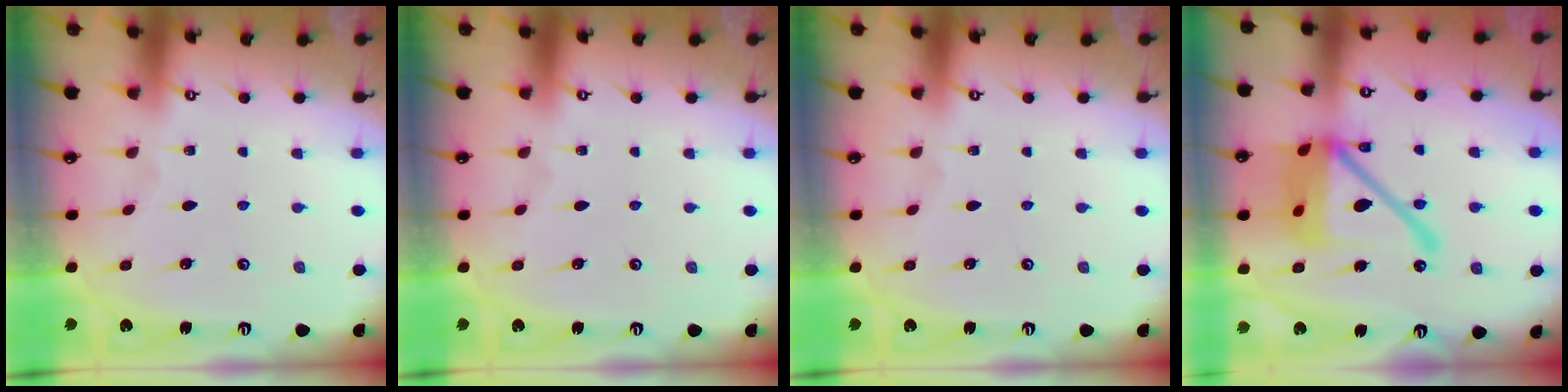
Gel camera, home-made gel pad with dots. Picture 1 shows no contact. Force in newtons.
{"total": 0.0}
{"total": 0.0}
{"total": 20.2, "press": 20.0, "slide": 2.8}